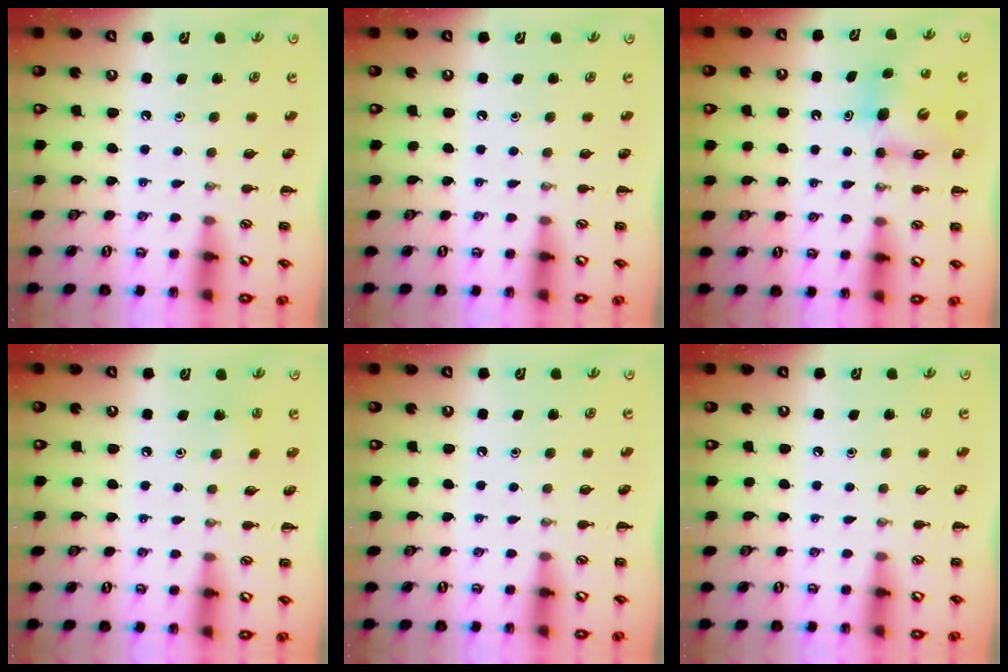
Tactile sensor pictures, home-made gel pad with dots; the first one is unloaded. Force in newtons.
{"total": 0.0}
{"total": 6.9, "press": 6.9, "slide": 0.4}
{"total": 3.3, "press": 3.1, "slide": 0.9}
{"total": 0.0}
{"total": 0.0}